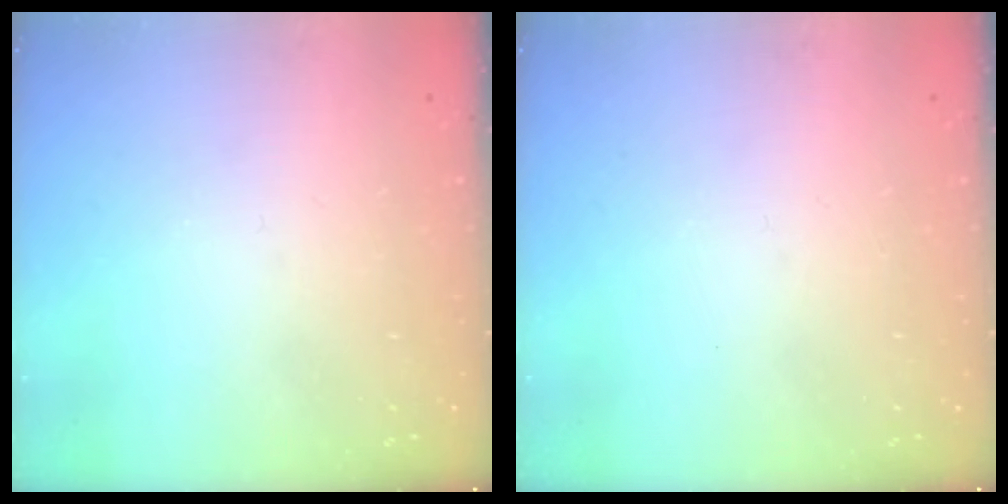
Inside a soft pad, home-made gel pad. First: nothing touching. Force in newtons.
{"total": 0.0}